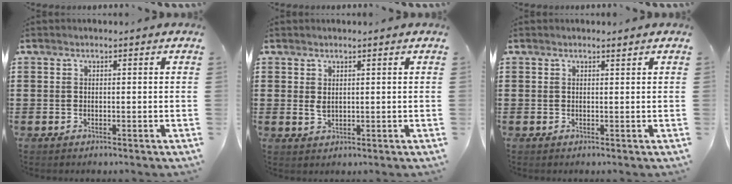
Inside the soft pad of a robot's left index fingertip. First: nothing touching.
{"total": 1.6, "force": [0.7, 0.8, 1.2], "torque": [-0.033, 0.000, 0.011]}
{"total": 0.6, "force": [0.5, 0.0, 0.3], "torque": [-0.007, -0.002, 0.011]}